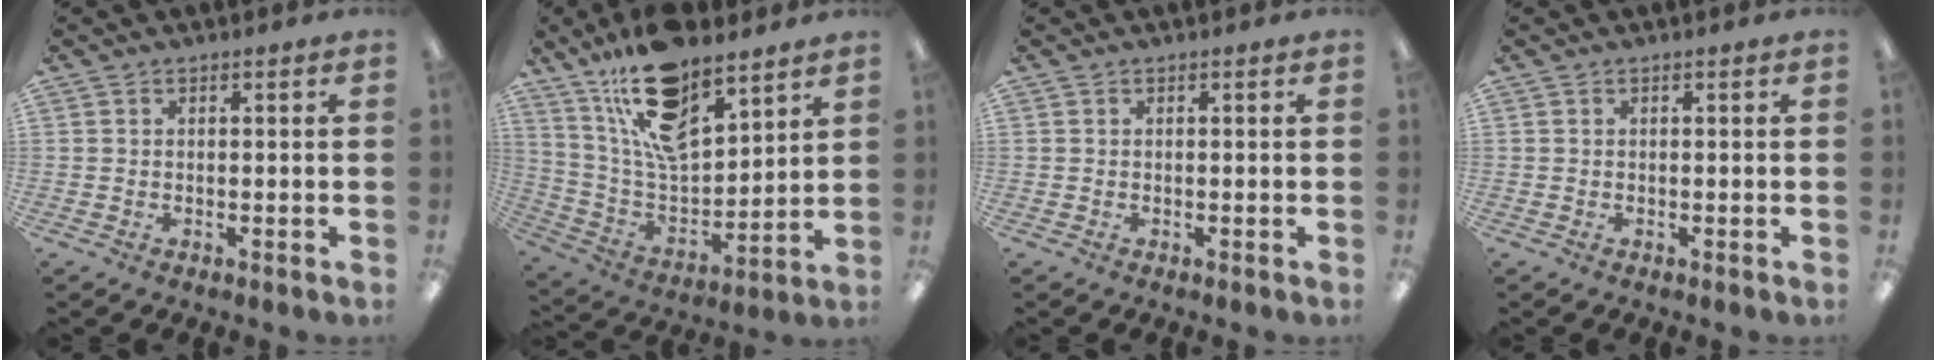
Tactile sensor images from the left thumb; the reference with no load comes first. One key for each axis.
{"total": 18.9, "fx": 13.5, "fy": 7.7, "fz": 10.8, "tx": -0.203, "ty": -0.072, "tz": 0.242}
{"total": 0.0}
{"total": 0.0}